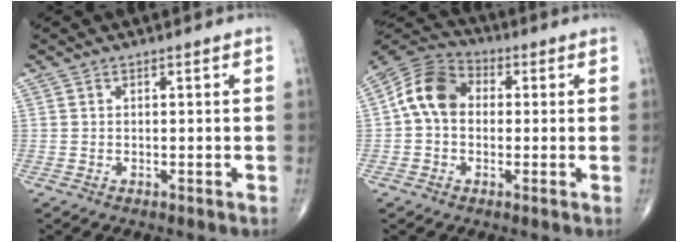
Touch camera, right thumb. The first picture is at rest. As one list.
[{"total": 9.8, "force": [0.5, 7.5, 6.4], "torque": [-0.107, 0.030, -0.008]}]